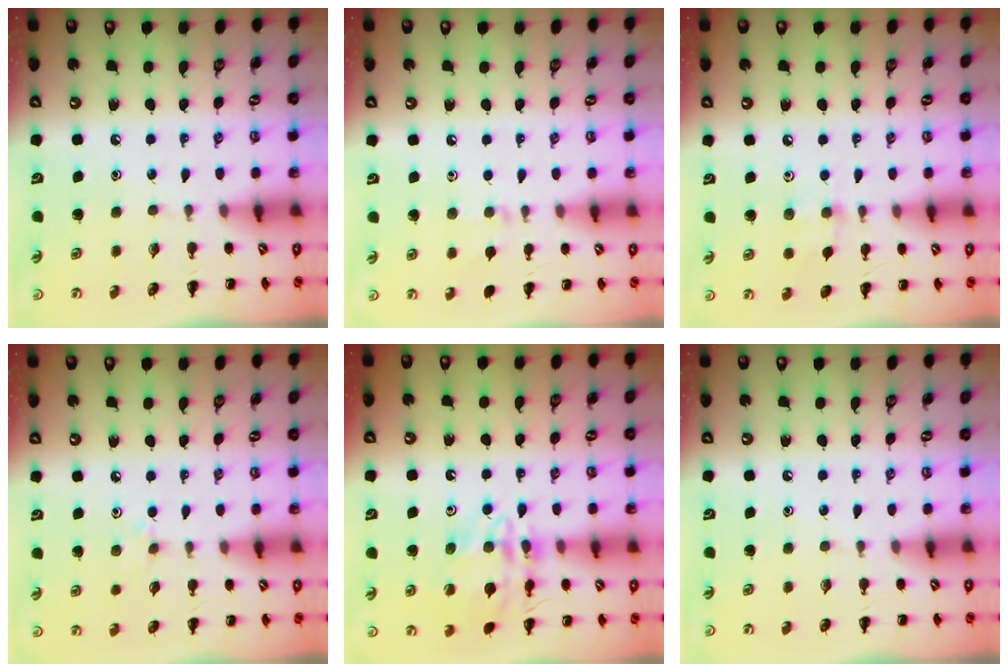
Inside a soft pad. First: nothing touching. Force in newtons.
{"total": 5.7, "press": 5.5, "slide": 1.6}
{"total": 3.7, "press": 3.6, "slide": 1.2}
{"total": 5.5, "press": 5.3, "slide": 1.6}
{"total": 14.5, "press": 14.4, "slide": 1.4}
{"total": 0.0}